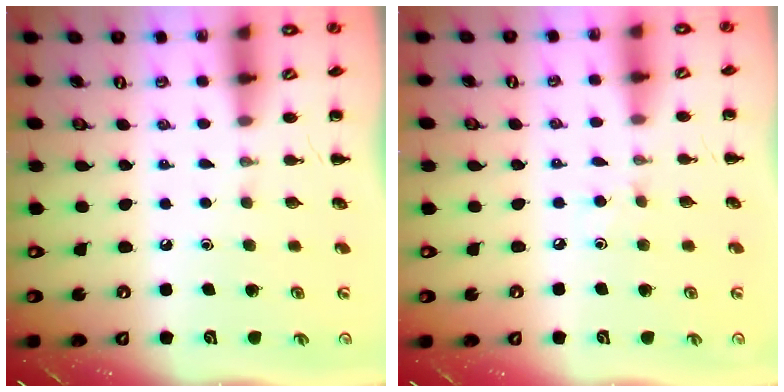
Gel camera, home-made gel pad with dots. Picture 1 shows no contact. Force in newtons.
{"total": 3.8, "press": 3.6, "slide": 1.2}